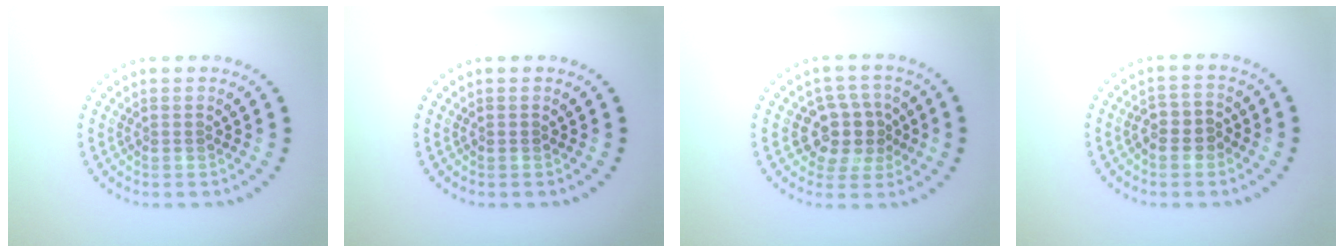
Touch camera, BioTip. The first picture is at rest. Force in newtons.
{"total": 0.5, "press": 0.4, "slide": 0.3}
{"total": 4.5, "press": 4.1, "slide": 1.8}
{"total": 2.4, "press": 2.3, "slide": 0.8}